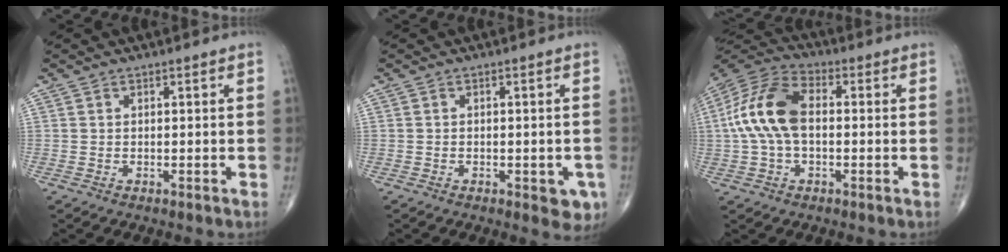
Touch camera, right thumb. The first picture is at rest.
{"total": 4.4, "force": [-1.7, 2.1, 3.4], "torque": [-0.022, -0.002, -0.018]}
{"total": 13.8, "force": [0.4, 8.1, 11.2], "torque": [-0.230, 0.034, -0.003]}